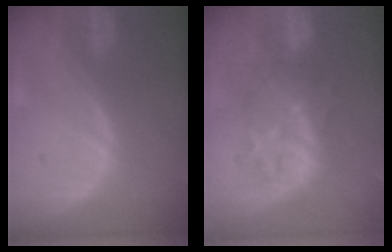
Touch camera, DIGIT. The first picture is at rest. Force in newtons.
{"total": 8.4, "press": 8.1, "slide": 2.2}